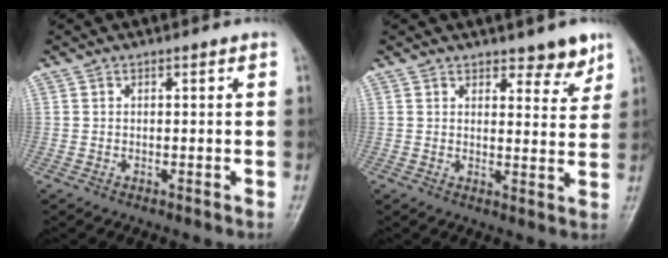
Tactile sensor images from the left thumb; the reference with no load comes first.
{"total": 4.9, "force": [3.8, 2.0, 2.4], "torque": [-0.005, -0.028, 0.050]}